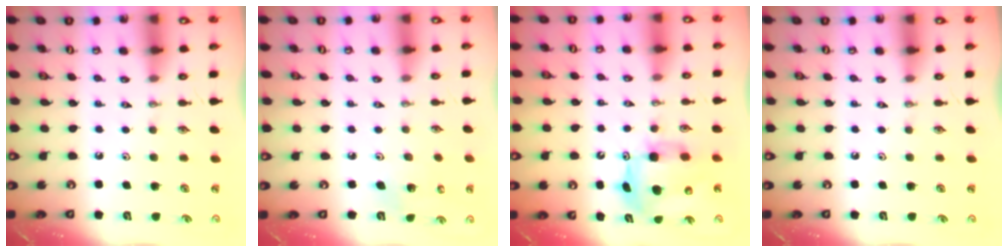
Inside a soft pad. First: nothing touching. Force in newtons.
{"total": 3.6, "press": 3.4, "slide": 1.2}
{"total": 8.4, "press": 8.3, "slide": 0.2}
{"total": 0.0}